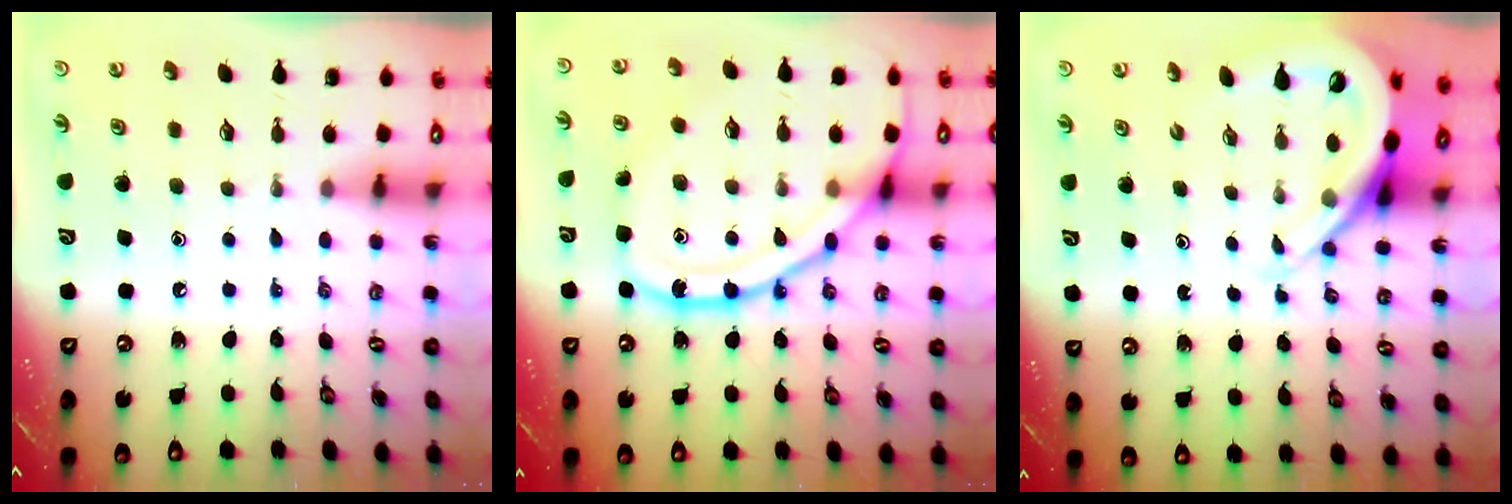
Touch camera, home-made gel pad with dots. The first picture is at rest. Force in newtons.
{"total": 18.1, "press": 18.1, "slide": 1.0}
{"total": 9.0, "press": 8.9, "slide": 1.0}